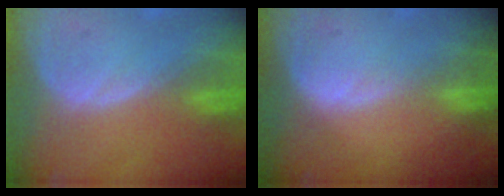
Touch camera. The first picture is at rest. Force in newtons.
{"total": 0.6, "press": 0.6, "slide": 0.1}